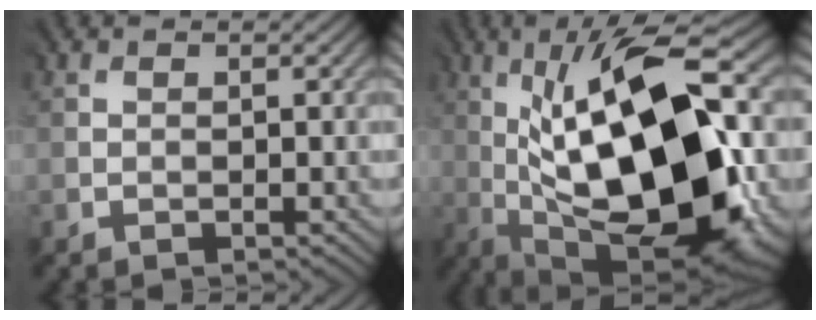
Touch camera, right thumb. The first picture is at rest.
{"total": 18.8, "force": [-0.7, 7.6, 17.2], "torque": [-0.296, 0.019, -0.025]}